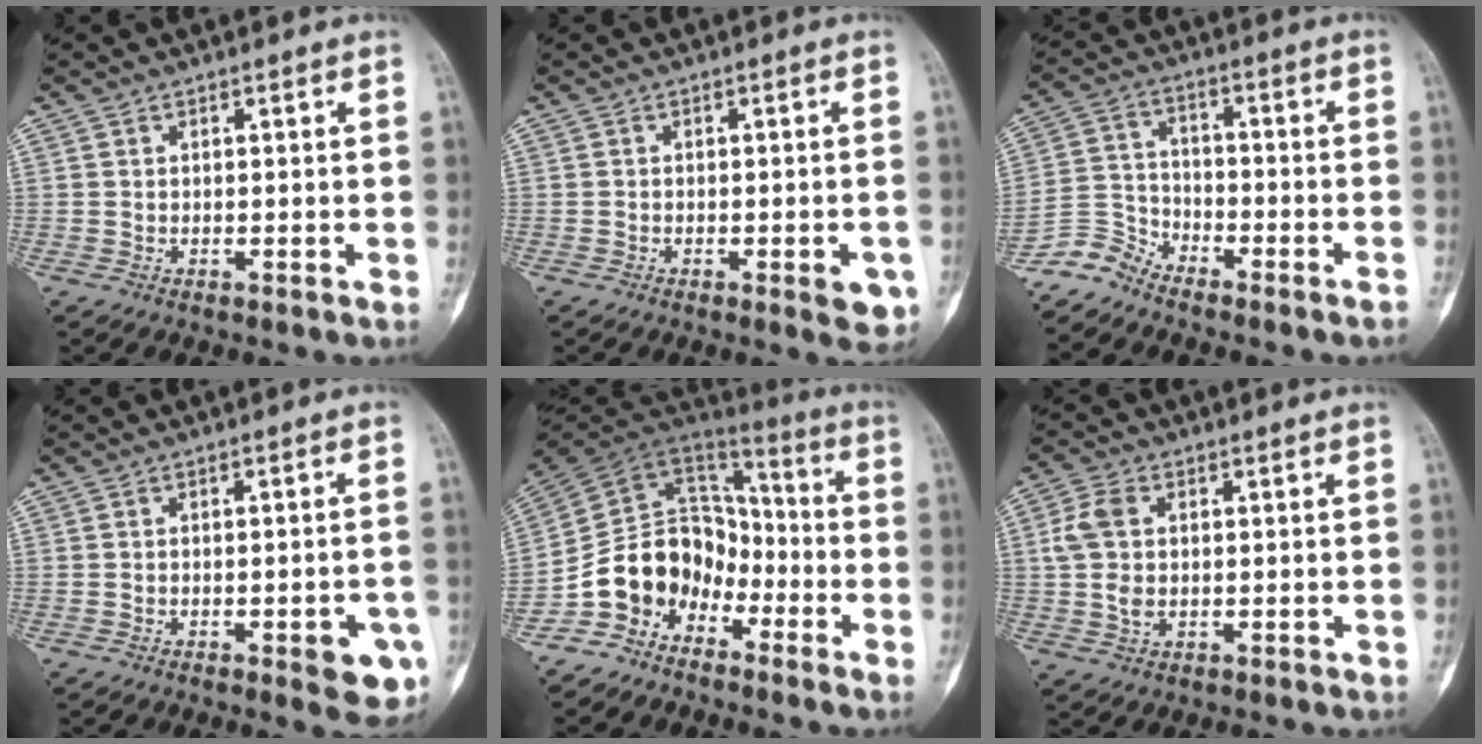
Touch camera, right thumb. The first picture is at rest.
{"total": 4.4, "force": [-1.8, 1.6, 3.7], "torque": [-0.025, 0.001, -0.019]}
{"total": 6.1, "force": [-5.9, 1.5, 0.2], "torque": [0.001, 0.047, -0.123]}
{"total": 8.3, "force": [-3.1, 2.6, 7.2], "torque": [-0.066, 0.004, -0.032]}
{"total": 13.7, "force": [-7.7, 10.2, 4.9], "torque": [-0.050, 0.102, -0.152]}
{"total": 6.4, "force": [0.5, 4.4, 4.6], "torque": [-0.091, 0.007, 0.008]}